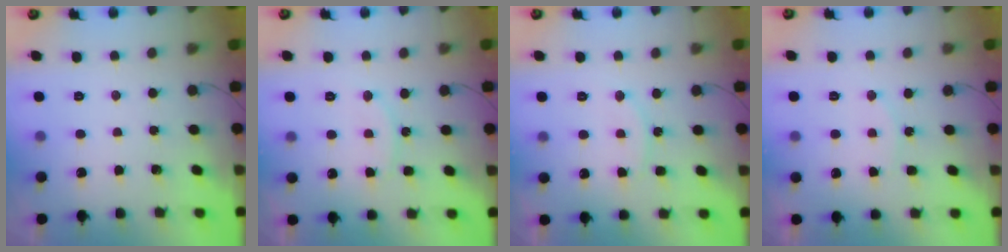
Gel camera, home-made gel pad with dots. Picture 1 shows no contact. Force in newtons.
{"total": 8.4, "press": 8.4, "slide": 0.6}
{"total": 8.4, "press": 8.4, "slide": 0.6}
{"total": 7.3, "press": 7.3, "slide": 0.4}